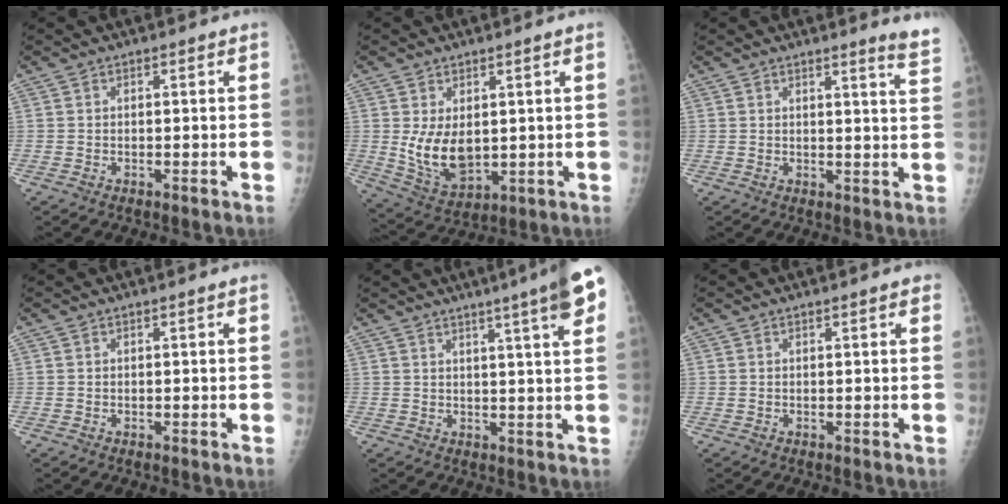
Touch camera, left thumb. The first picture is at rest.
{"total": 8.9, "force": [1.0, 5.1, 7.3], "torque": [-0.118, -0.020, 0.042]}
{"total": 5.0, "force": [4.5, -0.6, 2.1], "torque": [-0.026, -0.047, 0.038]}
{"total": 0.0}
{"total": 11.1, "force": [6.5, 0.5, 9.0], "torque": [-0.116, -0.012, 0.074]}
{"total": 1.0, "force": [0.6, 0.1, 0.8], "torque": [-0.009, 0.002, 0.006]}